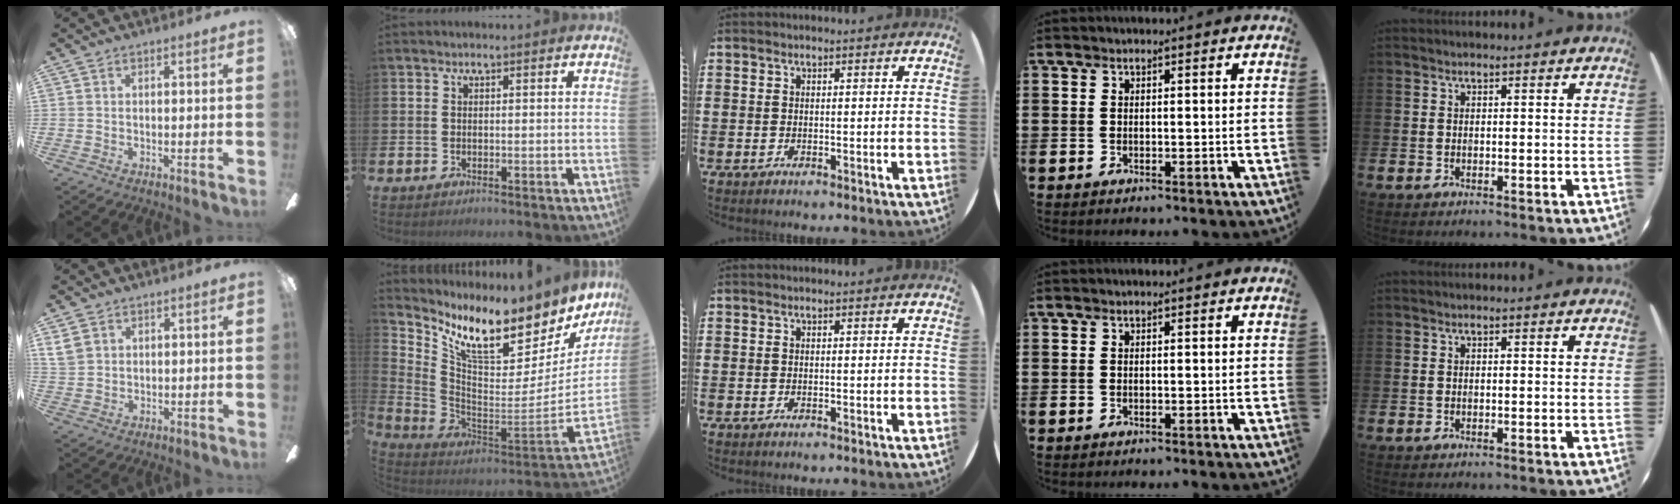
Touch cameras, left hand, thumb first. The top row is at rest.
{"thumb": {"total": 4.0, "force": [2.0, 3.1, 1.6], "torque": [-0.038, 0.006, 0.042]}, "index": {"total": 9.3, "force": [8.1, 2.9, 3.6], "torque": [-0.094, -0.080, 0.136]}}